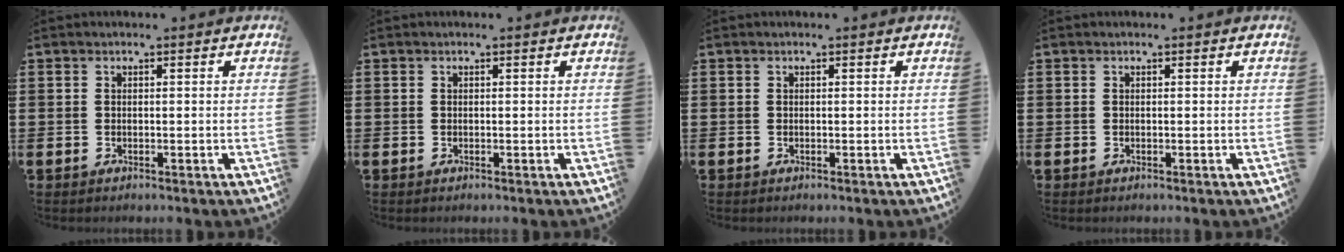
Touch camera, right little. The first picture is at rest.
{"total": 0.0}
{"total": 0.0}
{"total": 0.0}